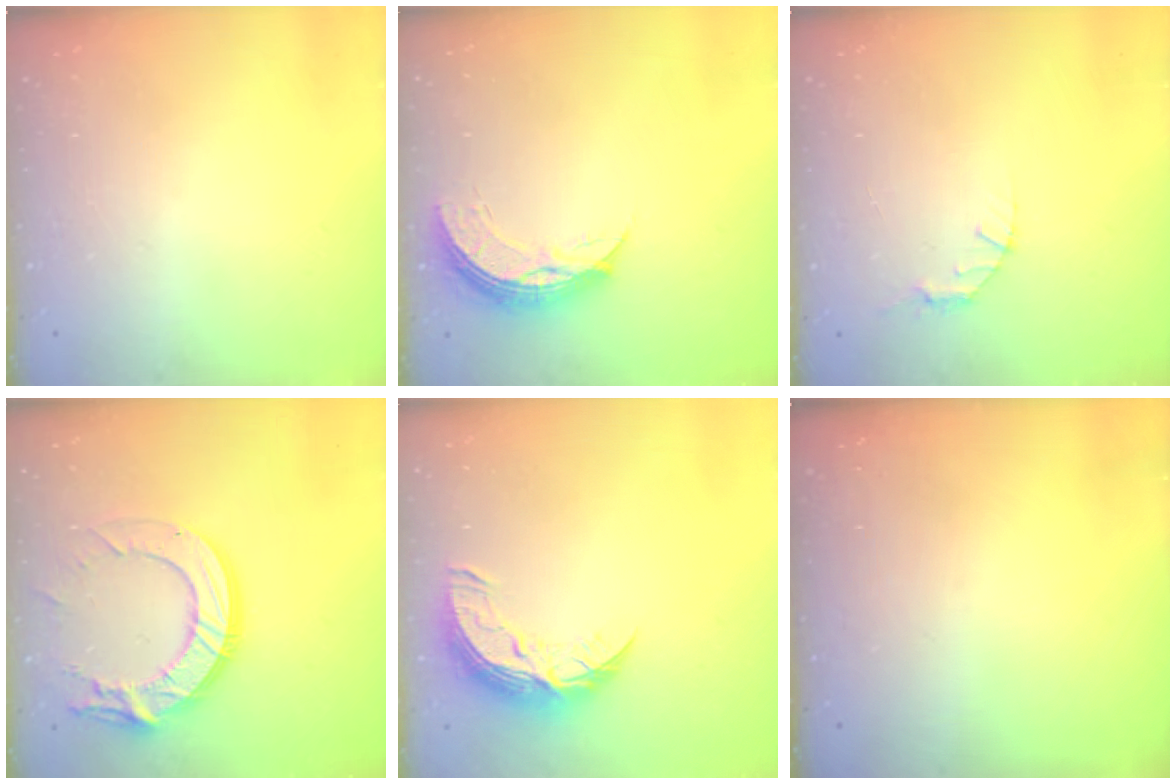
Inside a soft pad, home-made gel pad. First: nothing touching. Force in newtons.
{"total": 8.8, "press": 8.7, "slide": 0.6}
{"total": 2.8, "press": 2.8, "slide": 0.4}
{"total": 14.7, "press": 14.6, "slide": 1.4}
{"total": 10.0, "press": 10.0, "slide": 0.6}
{"total": 0.0}